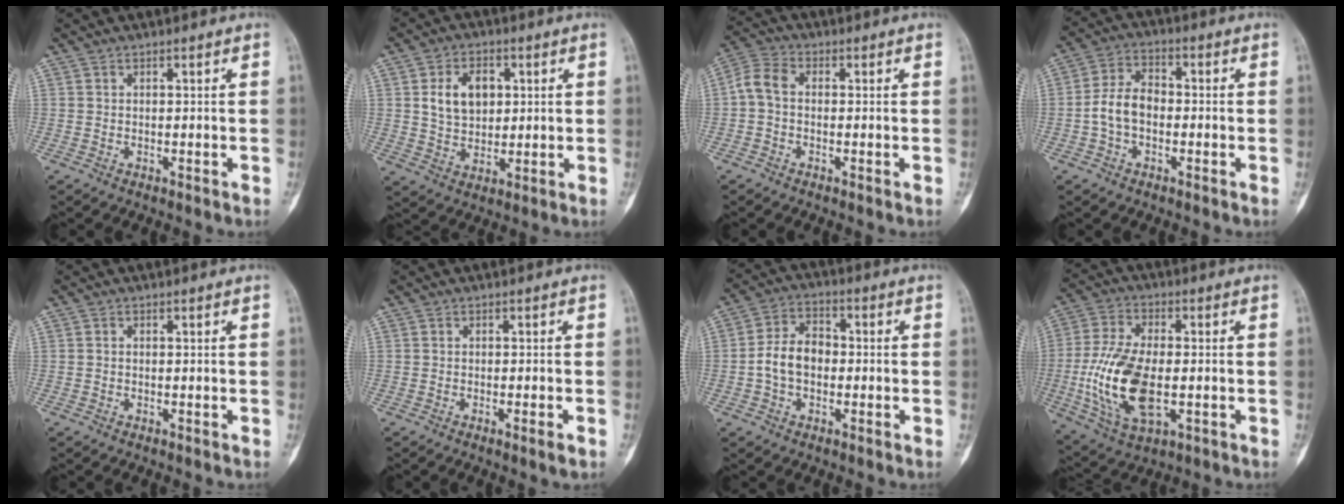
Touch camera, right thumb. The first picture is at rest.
{"total": 8.8, "force": [2.1, 6.3, 5.8], "torque": [-0.074, -0.005, 0.040]}
{"total": 5.0, "force": [-0.3, 3.4, 3.7], "torque": [-0.075, 0.016, -0.018]}
{"total": 7.3, "force": [-1.4, 4.8, 5.3], "torque": [-0.095, 0.028, -0.035]}
{"total": 0.0}
{"total": 2.0, "force": [-1.0, 0.0, 1.8], "torque": [-0.030, -0.005, -0.016]}
{"total": 8.1, "force": [-1.0, 5.7, 5.7], "torque": [-0.095, 0.028, -0.029]}
{"total": 16.4, "force": [-2.4, 8.3, 13.9], "torque": [-0.282, -0.001, -0.038]}